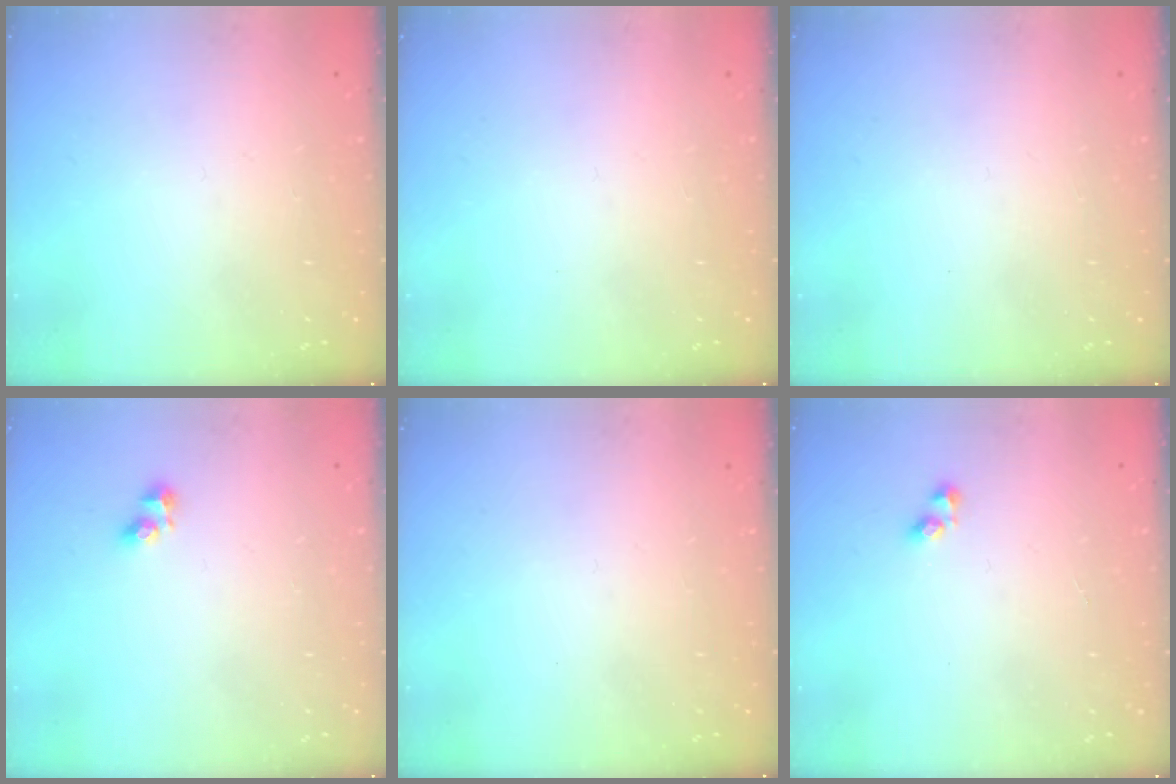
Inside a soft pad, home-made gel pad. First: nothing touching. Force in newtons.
{"total": 0.0}
{"total": 0.0}
{"total": 3.6, "press": 3.4, "slide": 1.3}
{"total": 0.0}
{"total": 2.9, "press": 2.6, "slide": 1.3}